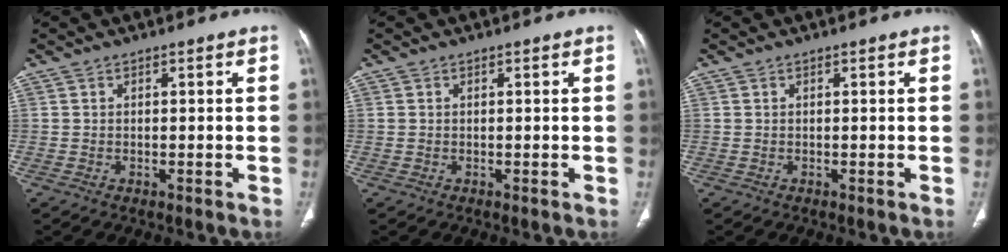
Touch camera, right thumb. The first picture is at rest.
{"total": 0.0}
{"total": 0.0}